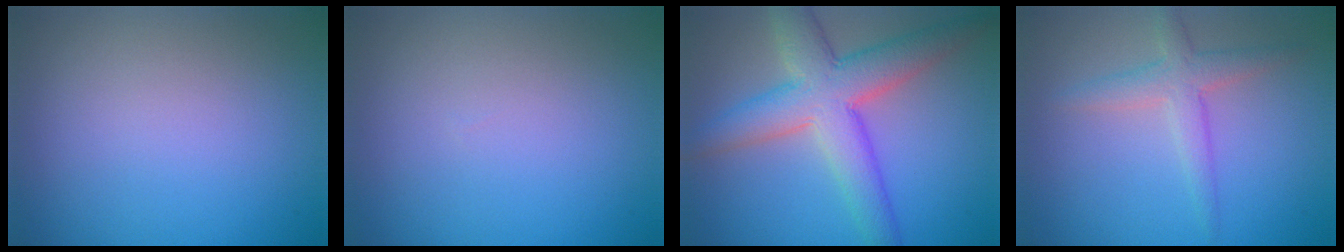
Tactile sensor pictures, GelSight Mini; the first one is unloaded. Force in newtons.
{"total": 0.0}
{"total": 7.8, "press": 7.8, "slide": 0.3}
{"total": 2.9, "press": 2.9, "slide": 0.2}